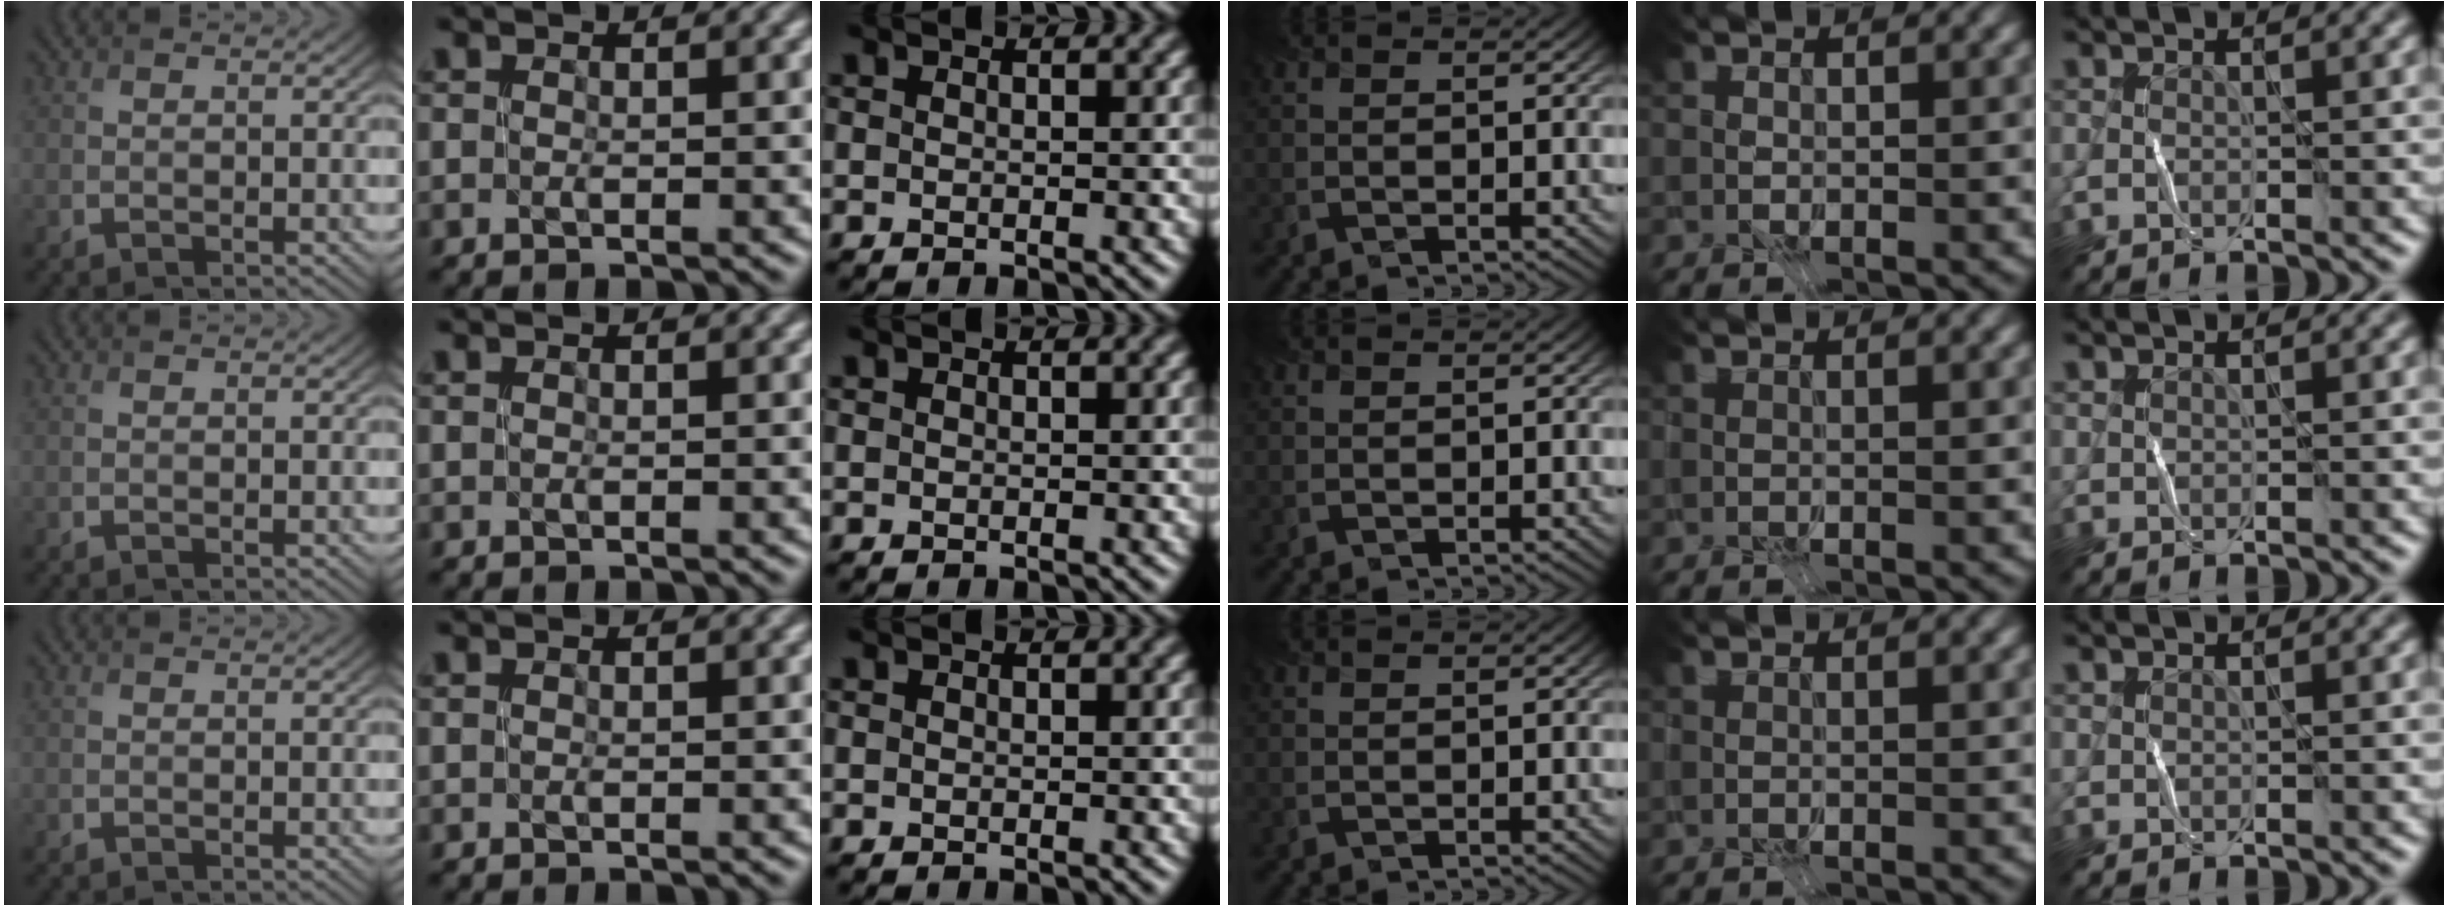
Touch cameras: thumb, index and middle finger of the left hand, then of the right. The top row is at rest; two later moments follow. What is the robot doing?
{"motion": "fold", "object": "receipt paper"}